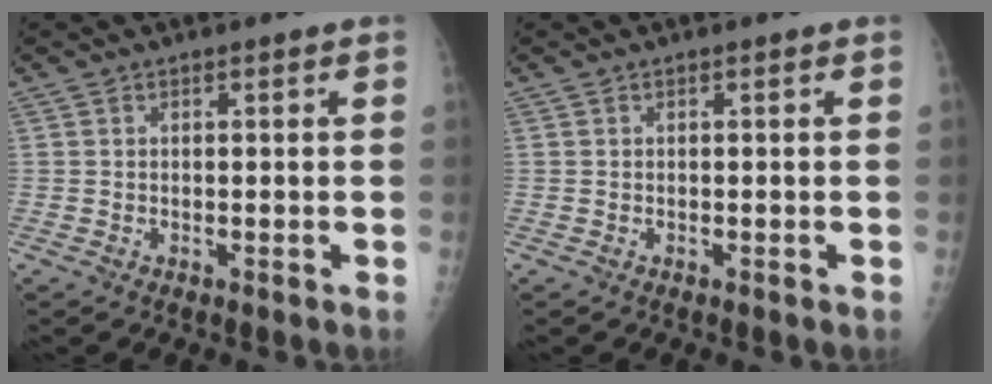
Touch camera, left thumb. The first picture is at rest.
{"total": 0.0}